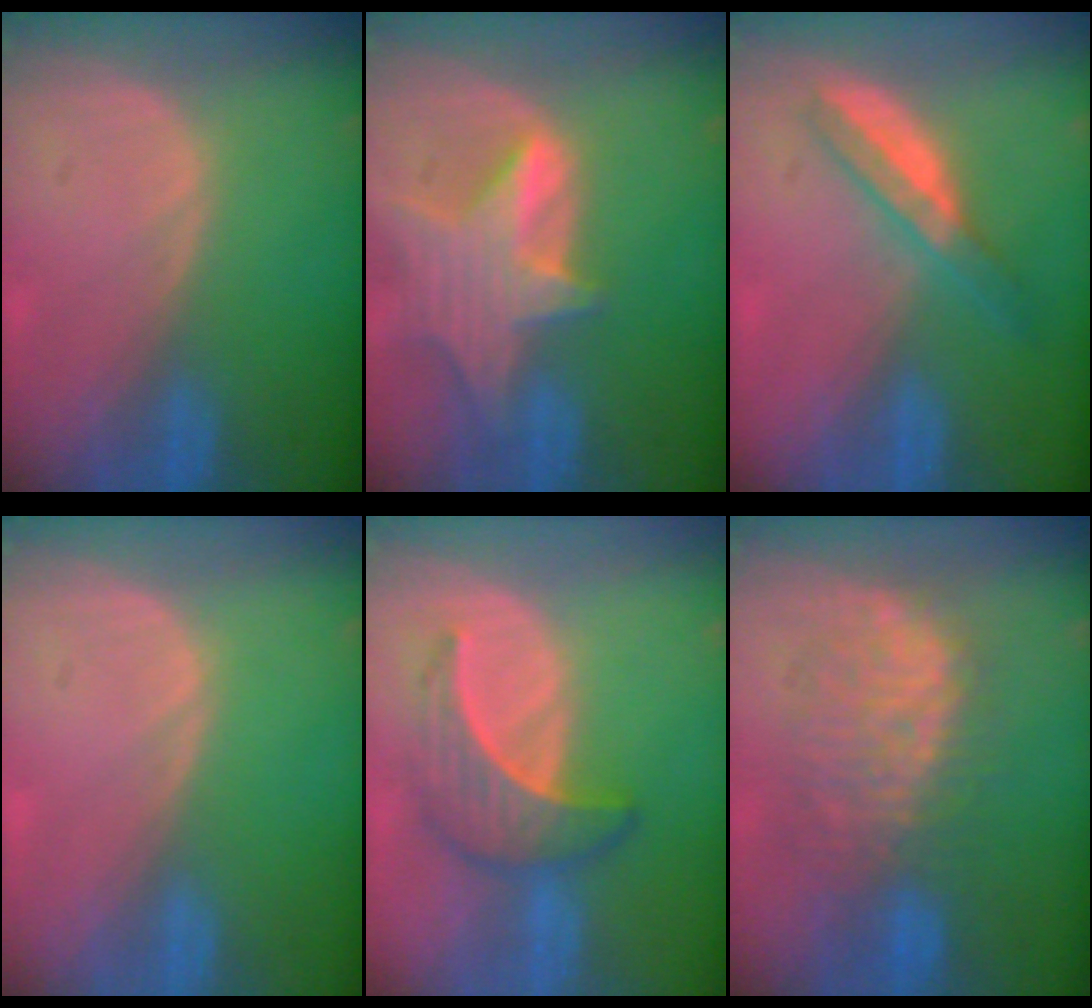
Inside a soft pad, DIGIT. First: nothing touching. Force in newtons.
{"total": 8.5, "press": 7.6, "slide": 3.9}
{"total": 5.5, "press": 4.9, "slide": 2.5}
{"total": 0.0}
{"total": 6.4, "press": 6.3, "slide": 1.1}
{"total": 9.1, "press": 8.9, "slide": 1.7}